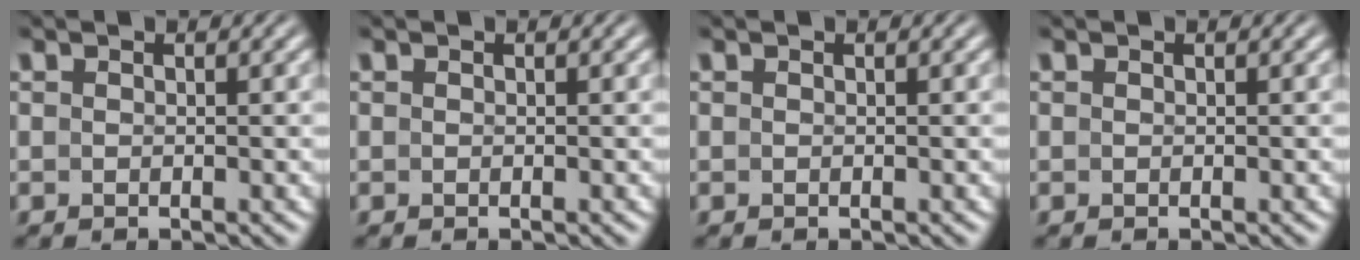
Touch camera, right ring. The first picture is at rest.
{"total": 0.0}
{"total": 0.0}
{"total": 0.0}